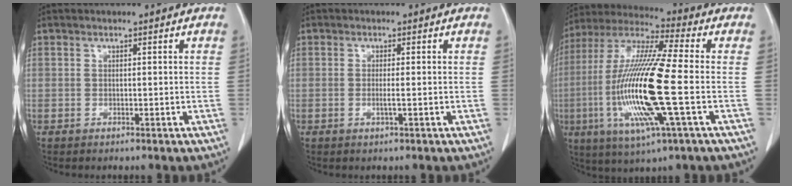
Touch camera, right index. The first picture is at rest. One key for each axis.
{"total": 1.4, "fx": -0.3, "fy": -0.2, "fz": 1.3, "tx": -0.029, "ty": -0.003, "tz": -0.007}
{"total": 19.0, "fx": -3.5, "fy": 0.9, "fz": 18.7, "tx": -0.396, "ty": -0.013, "tz": -0.072}